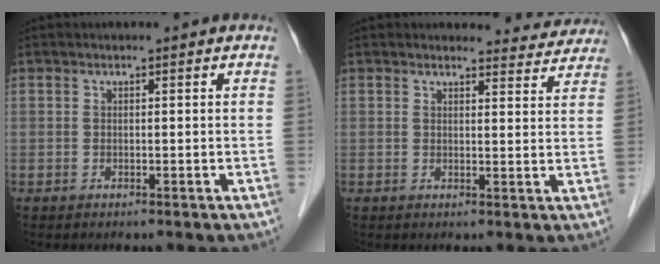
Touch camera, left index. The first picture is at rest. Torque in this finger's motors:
{"motor_torque": [0.58, -1.56, 0.14, -0.02]}